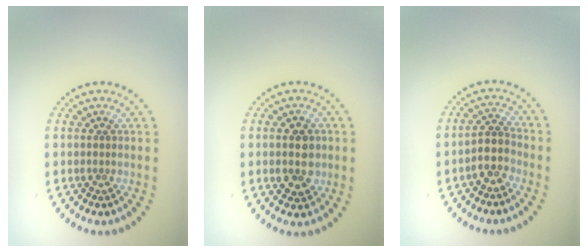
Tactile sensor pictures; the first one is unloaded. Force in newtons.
{"total": 3.3, "press": 3.3, "slide": 0.4}
{"total": 2.6, "press": 2.1, "slide": 1.5}